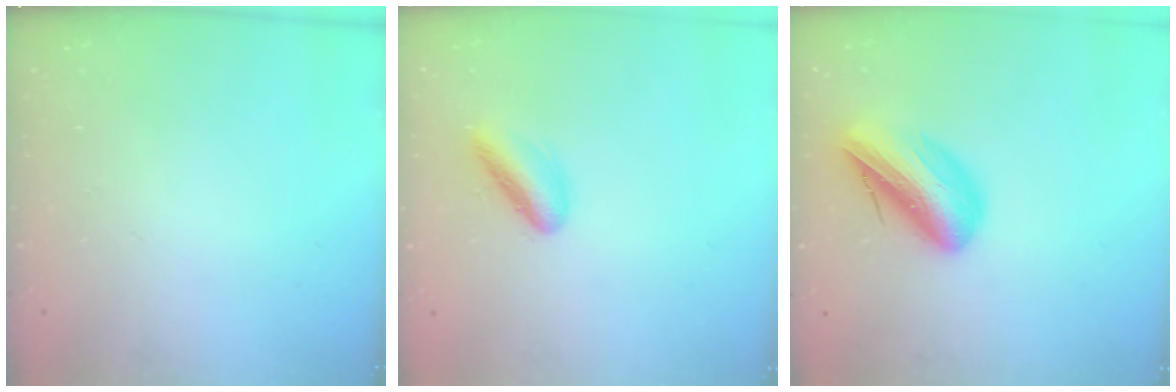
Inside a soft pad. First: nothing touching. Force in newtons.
{"total": 6.8, "press": 6.7, "slide": 1.2}
{"total": 14.6, "press": 14.2, "slide": 3.7}